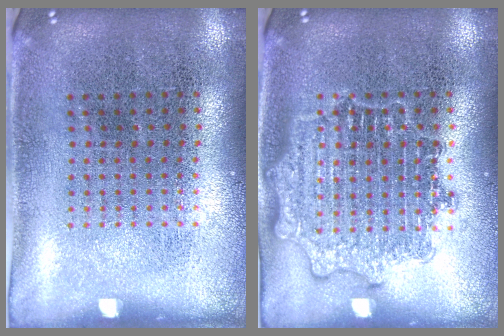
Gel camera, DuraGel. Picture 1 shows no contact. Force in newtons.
{"total": 3.0, "press": 3.0, "slide": 0.4}